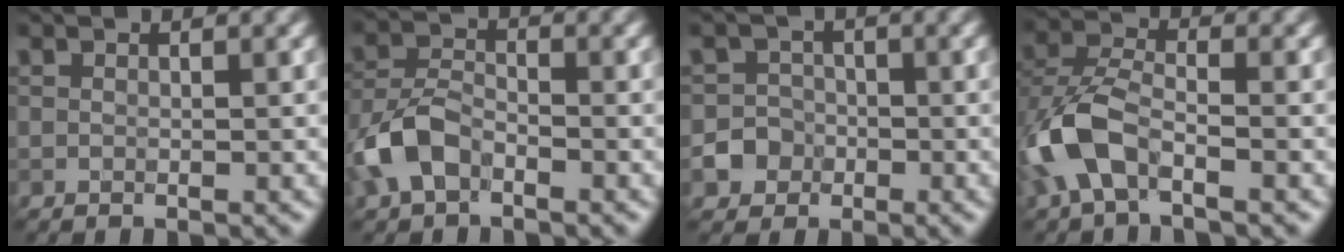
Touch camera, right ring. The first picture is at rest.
{"total": 4.7, "force": [-2.4, 2.7, 3.0], "torque": [-0.069, 0.005, -0.057]}
{"total": 3.9, "force": [-2.0, 3.2, 0.7], "torque": [0.014, -0.006, -0.038]}
{"total": 6.6, "force": [-2.6, 3.4, 4.9], "torque": [-0.123, 0.001, -0.064]}